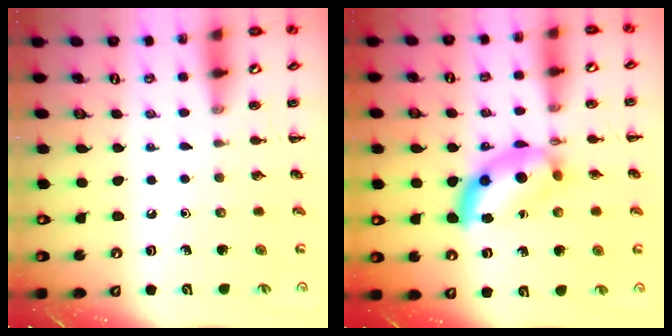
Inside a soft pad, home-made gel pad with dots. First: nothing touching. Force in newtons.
{"total": 11.1, "press": 11.1, "slide": 0.4}